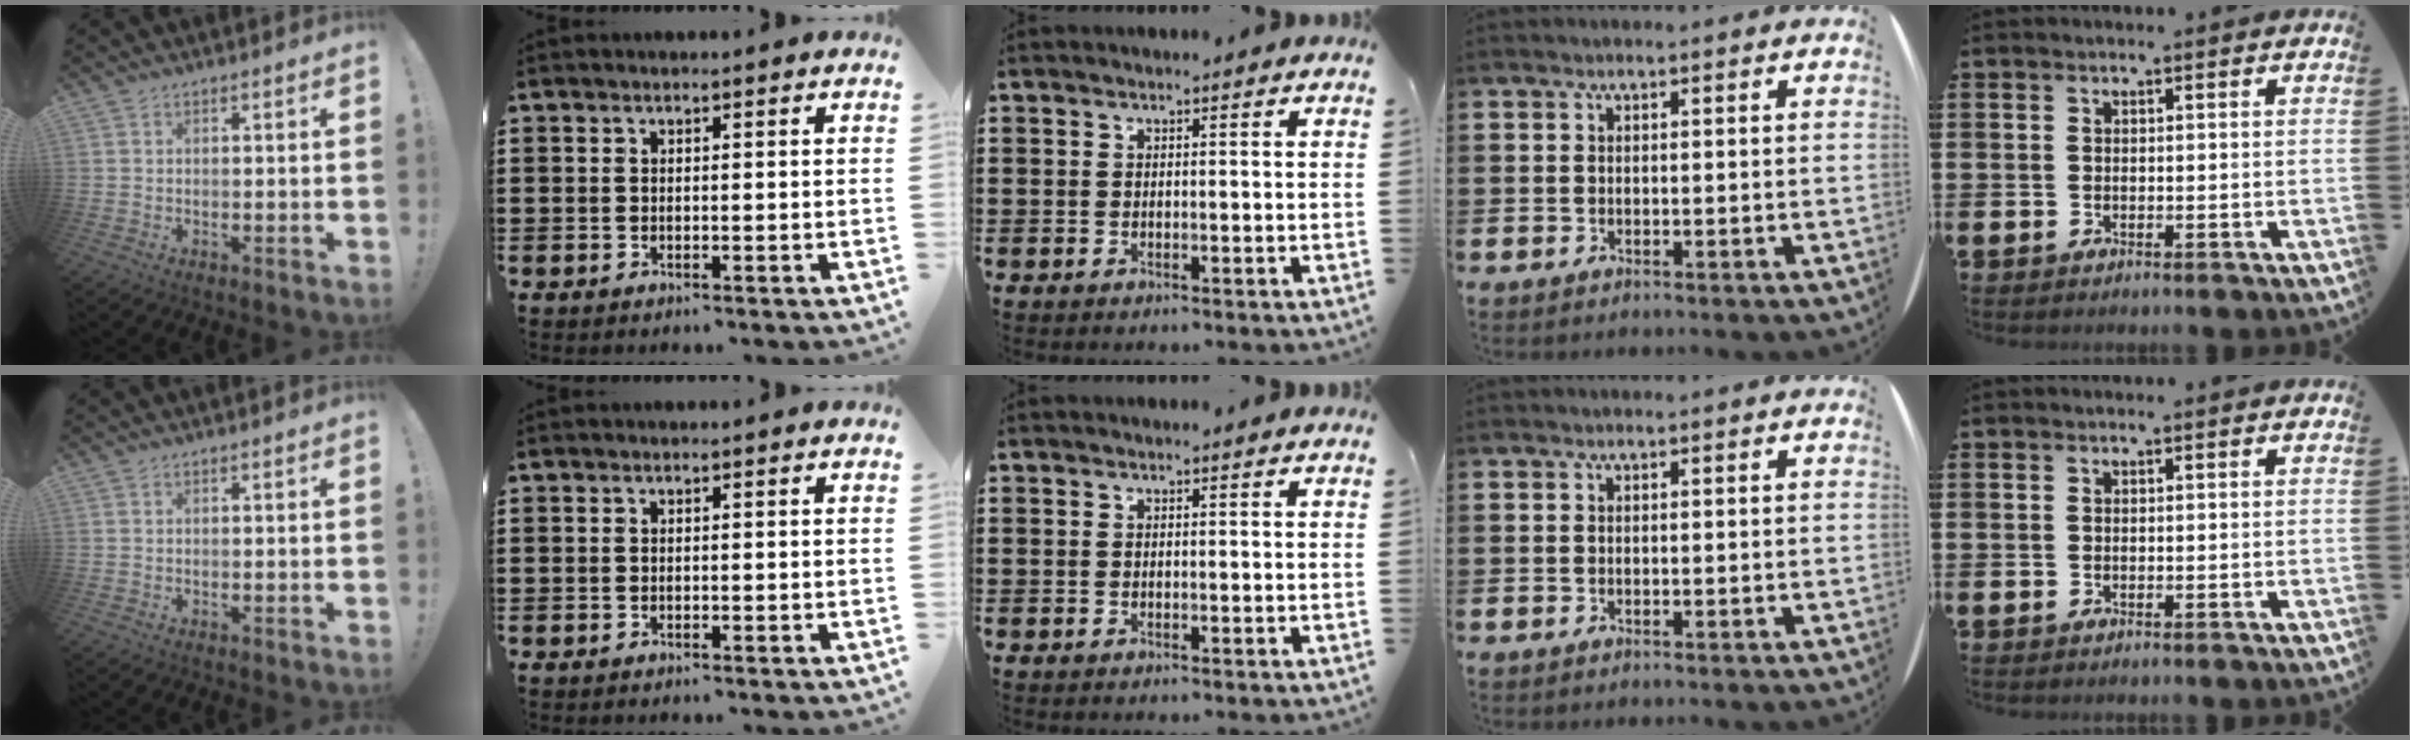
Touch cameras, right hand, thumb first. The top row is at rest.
{}